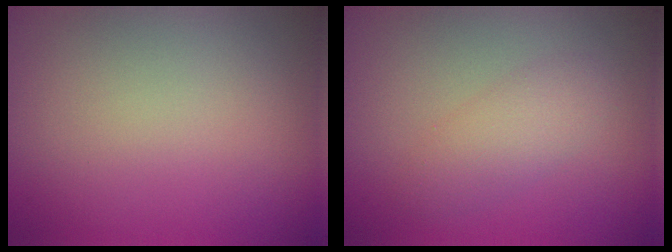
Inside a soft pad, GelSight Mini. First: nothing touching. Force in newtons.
{"total": 2.7, "press": 2.7, "slide": 0.1}